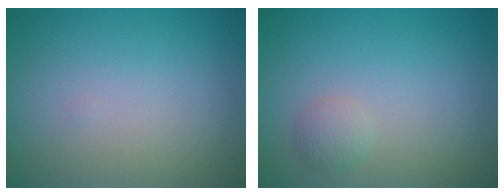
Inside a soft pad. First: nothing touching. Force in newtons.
{"total": 1.3, "press": 1.3, "slide": 0.0}